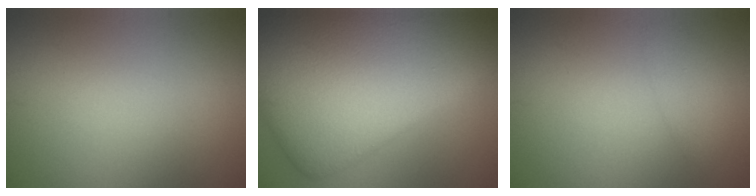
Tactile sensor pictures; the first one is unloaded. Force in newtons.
{"total": 15.8, "press": 15.8, "slide": 0.1}
{"total": 1.5, "press": 1.5, "slide": 0.2}